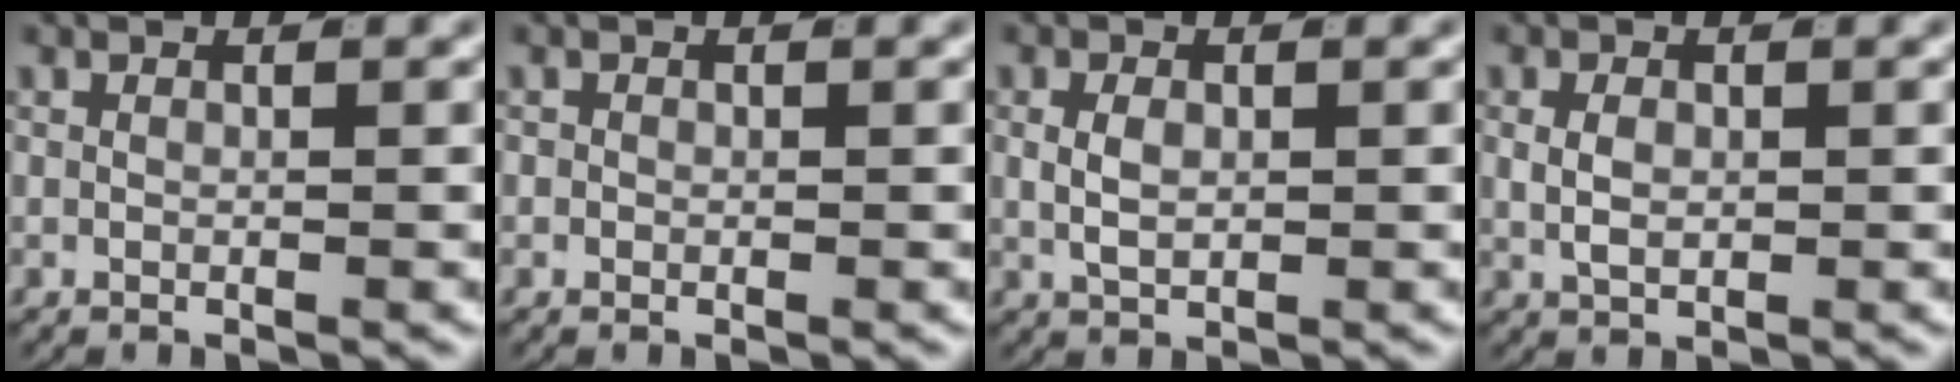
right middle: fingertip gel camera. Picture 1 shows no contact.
{"total": 0.0}
{"total": 2.2, "force": [0.1, 1.4, 1.6], "torque": [-0.034, -0.006, 0.011]}
{"total": 1.9, "force": [0.1, 1.2, 1.4], "torque": [-0.027, -0.004, 0.010]}